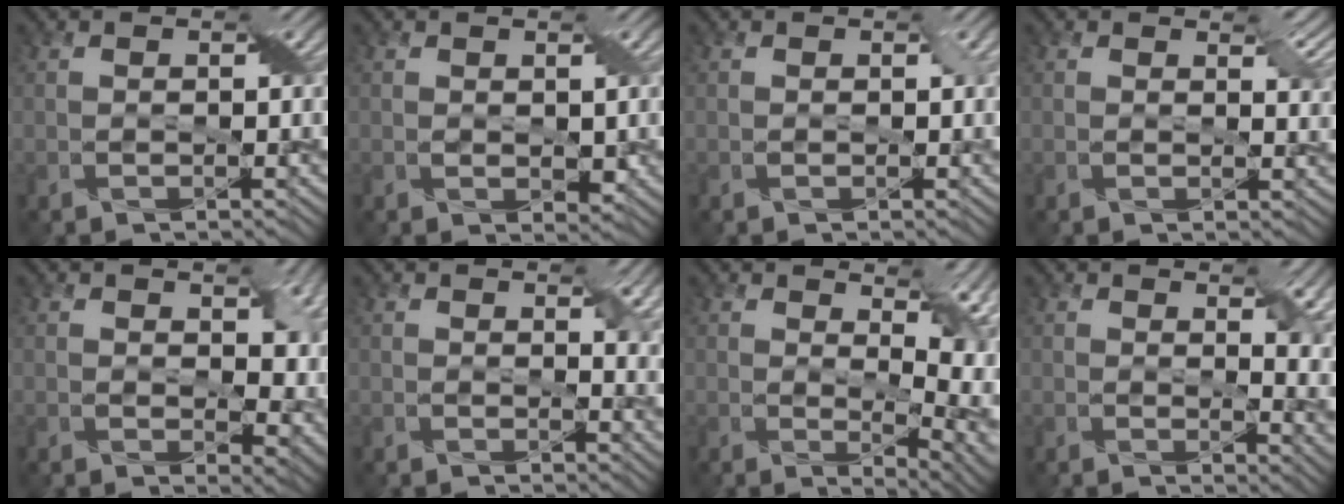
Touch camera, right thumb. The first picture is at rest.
{"total": 1.5, "force": [0.3, 1.0, 1.0], "torque": [-0.022, -0.005, 0.010]}
{"total": 0.5, "force": [0.0, 0.4, 0.4], "torque": [-0.005, 0.000, -0.001]}
{"total": 2.9, "force": [1.7, 1.2, 2.1], "torque": [-0.034, -0.003, 0.025]}
{"total": 8.1, "force": [2.0, 4.8, 6.2], "torque": [-0.101, -0.016, 0.035]}
{"total": 4.0, "force": [1.6, 1.7, 3.3], "torque": [-0.048, -0.009, 0.029]}
{"total": 9.8, "force": [2.3, 4.2, 8.5], "torque": [-0.131, -0.011, 0.051]}
{"total": 6.6, "force": [2.2, 2.7, 5.6], "torque": [-0.078, -0.012, 0.045]}